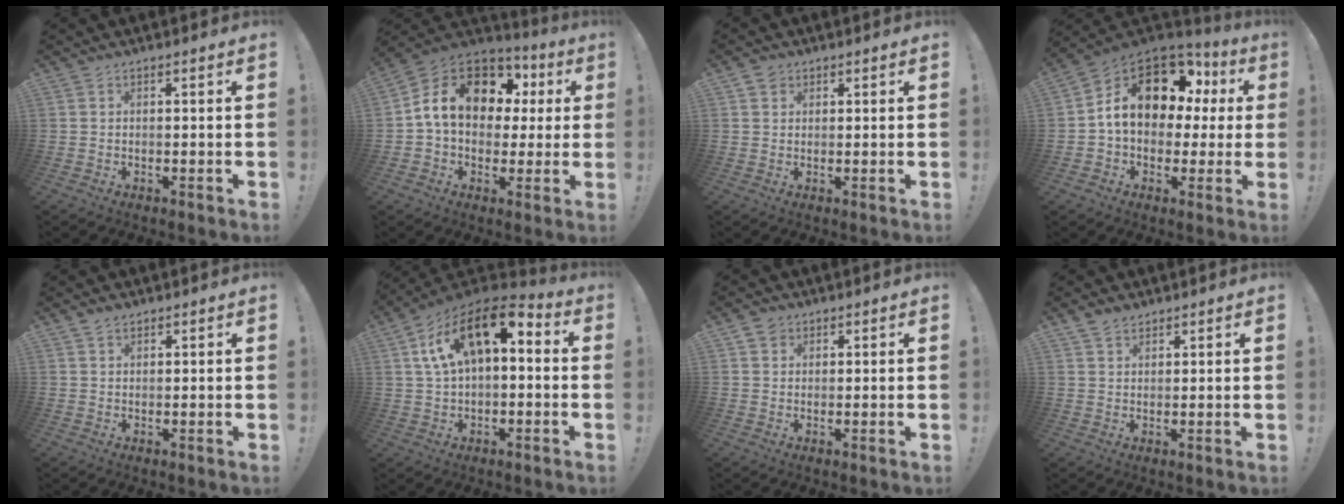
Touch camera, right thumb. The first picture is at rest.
{"total": 15.9, "force": [4.7, 11.6, 9.8], "torque": [-0.162, -0.003, 0.097]}
{"total": 2.4, "force": [1.5, 1.9, 0.3], "torque": [-0.003, -0.003, 0.026]}
{"total": 16.0, "force": [5.7, 10.9, 10.4], "torque": [-0.157, -0.021, 0.109]}
{"total": 1.8, "force": [1.5, 0.9, 0.7], "torque": [-0.012, -0.005, 0.027]}
{"total": 15.9, "force": [5.4, 8.4, 12.3], "torque": [-0.214, -0.013, 0.094]}
{"total": 2.7, "force": [1.6, 2.2, 0.4], "torque": [-0.004, -0.003, 0.029]}
{"total": 3.3, "force": [2.7, 1.7, 1.0], "torque": [-0.016, -0.013, 0.050]}